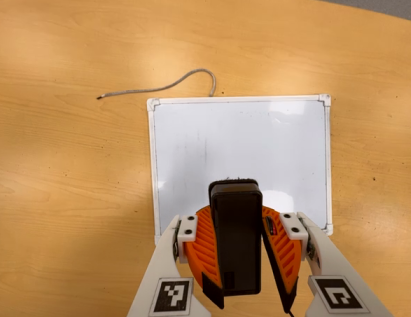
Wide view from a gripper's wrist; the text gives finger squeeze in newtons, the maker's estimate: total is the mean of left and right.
{"total": 9.2, "left": 9.8, "right": 8.7}